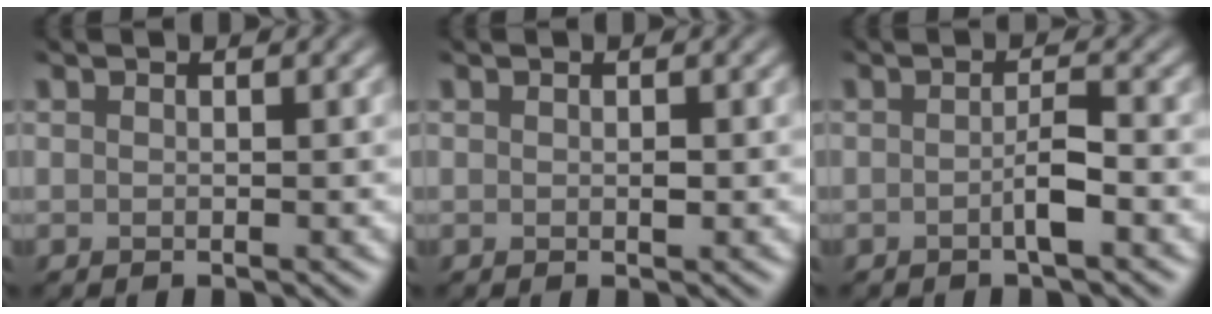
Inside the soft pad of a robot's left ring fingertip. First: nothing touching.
{"total": 0.0}
{"total": 2.2, "force": [-1.4, 0.2, 1.6], "torque": [-0.034, -0.004, -0.023]}